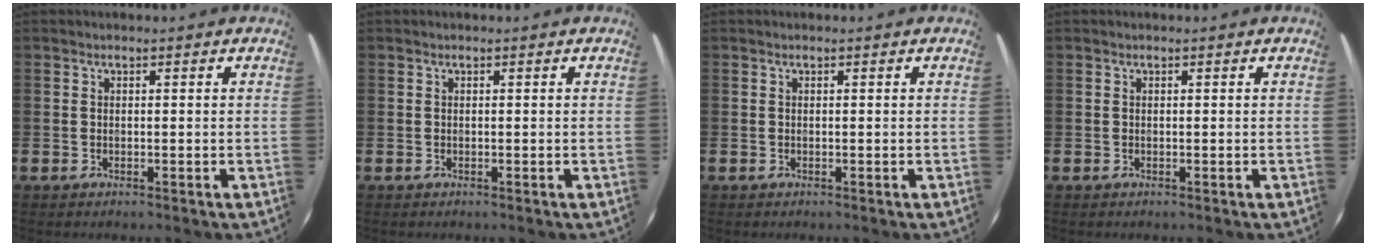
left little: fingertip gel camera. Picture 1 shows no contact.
{"total": 0.0}
{"total": 0.0}
{"total": 0.0}